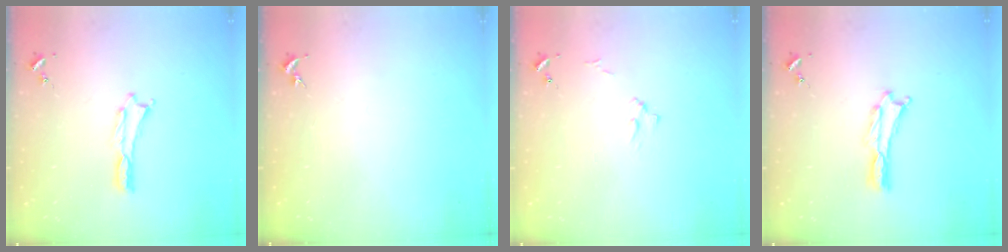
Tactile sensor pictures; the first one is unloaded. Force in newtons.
{"total": 0.0}
{"total": 2.7, "press": 2.7, "slide": 0.3}
{"total": 0.0}